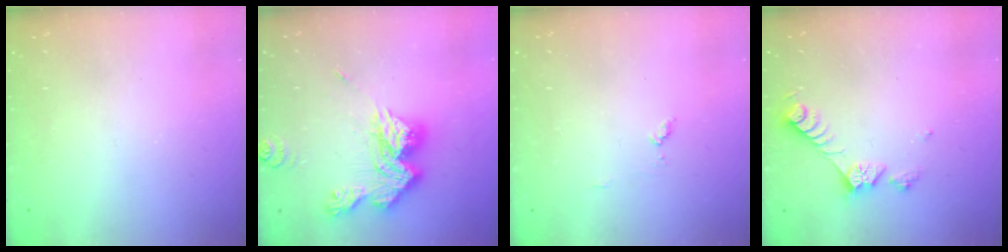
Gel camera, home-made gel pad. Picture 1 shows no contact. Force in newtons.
{"total": 16.0, "press": 16.0, "slide": 1.5}
{"total": 4.1, "press": 4.0, "slide": 0.8}
{"total": 8.3, "press": 8.3, "slide": 0.1}